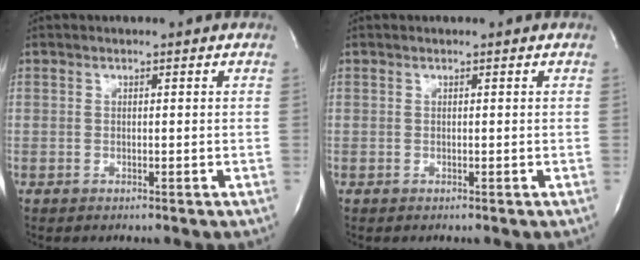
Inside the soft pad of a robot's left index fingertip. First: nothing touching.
{"total": 0.0}